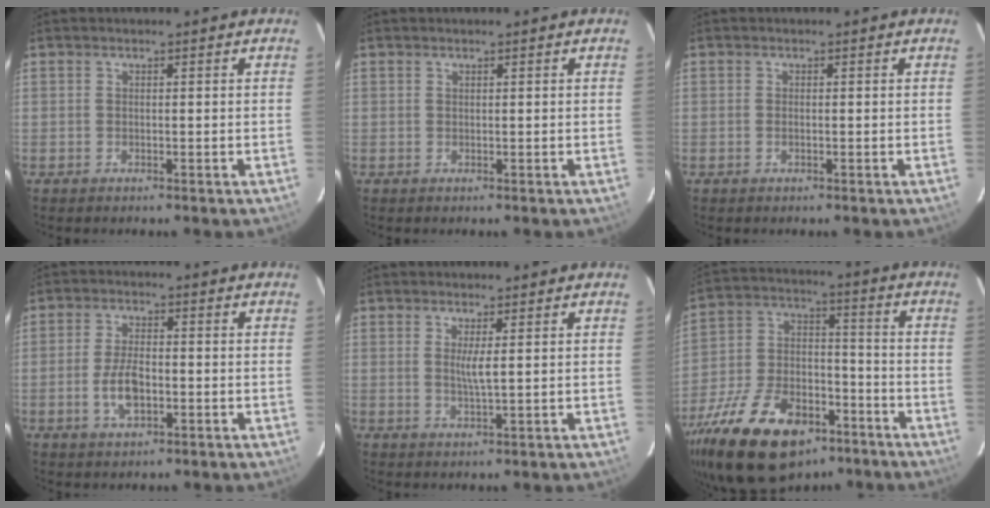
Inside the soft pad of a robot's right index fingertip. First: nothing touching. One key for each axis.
{"total": 0.0}
{"total": 0.6, "fx": -0.2, "fy": 0.2, "fz": 0.5, "tx": -0.011, "ty": 0.000, "tz": -0.004}
{"total": 6.2, "fx": -1.8, "fy": 2.8, "fz": 5.2, "tx": -0.108, "ty": 0.000, "tz": -0.033}
{"total": 2.7, "fx": 0.6, "fy": 0.0, "fz": 2.7, "tx": -0.049, "ty": -0.006, "tz": 0.009}
{"total": 24.8, "fx": -15.2, "fy": 13.3, "fz": 14.4, "tx": -0.302, "ty": -0.007, "tz": -0.242}